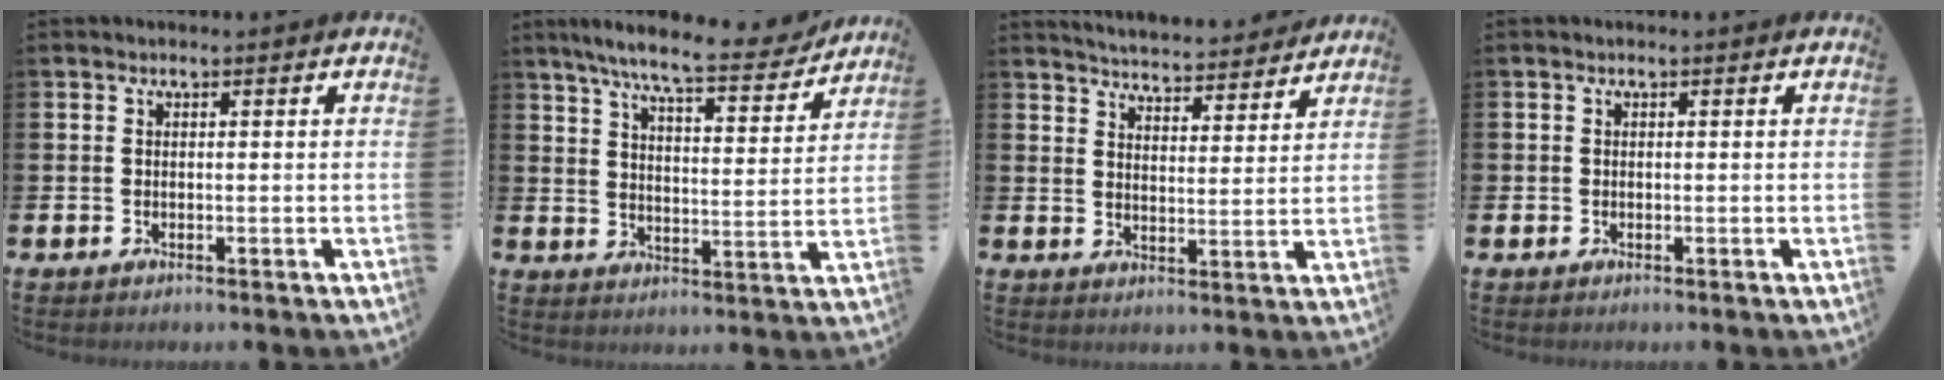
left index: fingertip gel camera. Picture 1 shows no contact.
{"total": 8.7, "force": [7.7, 0.6, 3.9], "torque": [-0.088, -0.045, 0.130]}
{"total": 5.3, "force": [5.3, 0.4, 0.1], "torque": [-0.016, -0.042, 0.092]}
{"total": 0.5, "force": [0.0, 0.5, 0.1], "torque": [0.005, 0.002, -0.004]}